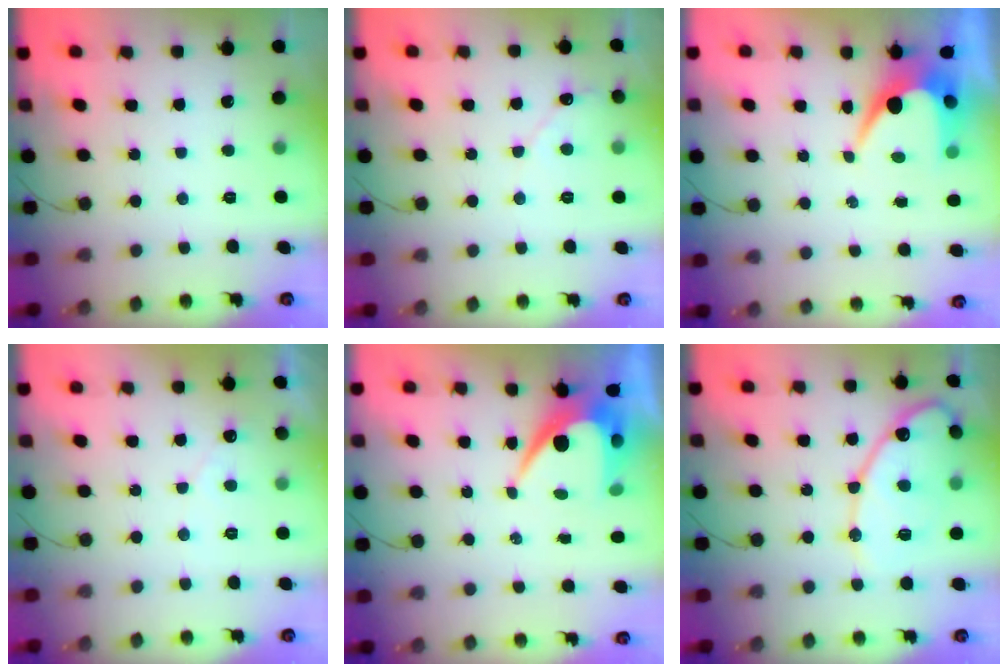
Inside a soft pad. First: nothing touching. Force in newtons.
{"total": 4.5, "press": 4.4, "slide": 0.5}
{"total": 7.6, "press": 7.5, "slide": 0.6}
{"total": 3.3, "press": 3.3, "slide": 0.1}
{"total": 9.4, "press": 9.4, "slide": 0.8}
{"total": 15.3, "press": 15.2, "slide": 1.2}